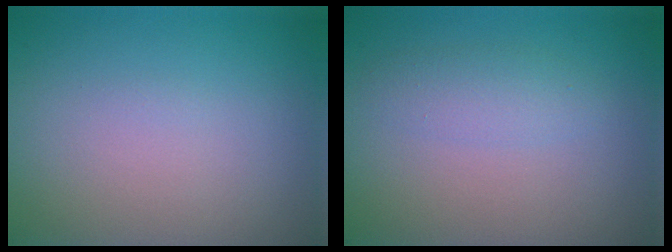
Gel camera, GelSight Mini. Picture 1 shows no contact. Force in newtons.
{"total": 1.8, "press": 1.8, "slide": 0.0}